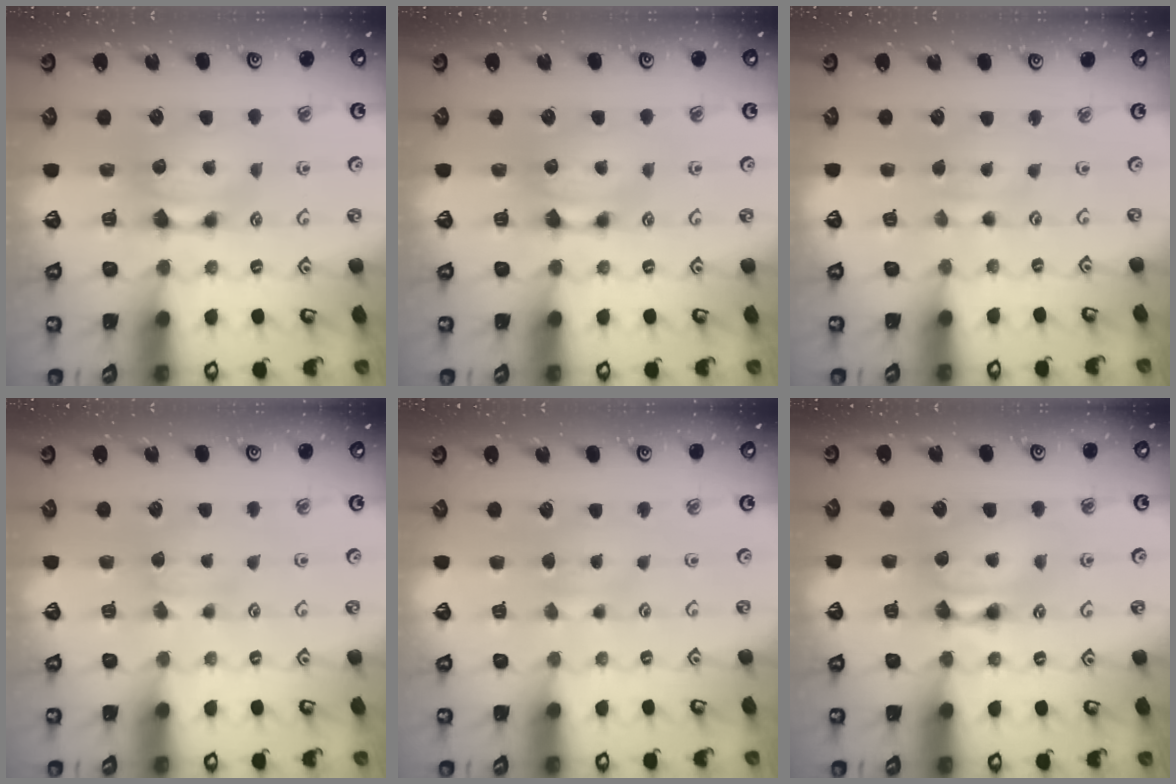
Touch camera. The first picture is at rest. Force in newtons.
{"total": 0.0}
{"total": 2.2, "press": 2.1, "slide": 0.4}
{"total": 2.4, "press": 2.3, "slide": 0.6}
{"total": 2.6, "press": 2.5, "slide": 0.3}
{"total": 1.9, "press": 1.9, "slide": 0.1}